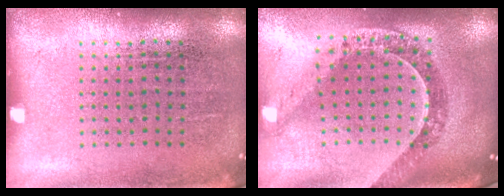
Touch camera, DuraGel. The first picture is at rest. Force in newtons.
{"total": 1.2, "press": 1.1, "slide": 0.3}